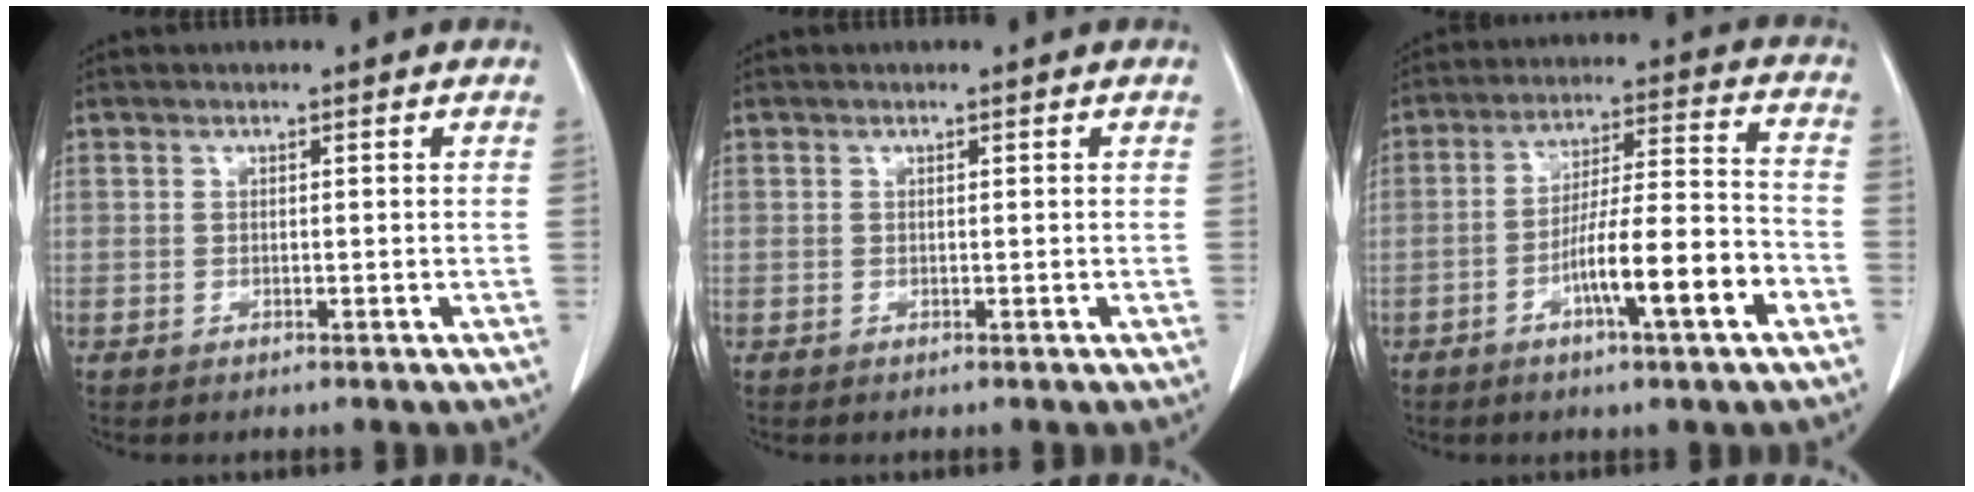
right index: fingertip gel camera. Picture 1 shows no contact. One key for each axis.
{"total": 0.0}
{"total": 12.0, "fx": -5.1, "fy": 0.7, "fz": 10.9, "tx": -0.177, "ty": 0.009, "tz": -0.083}